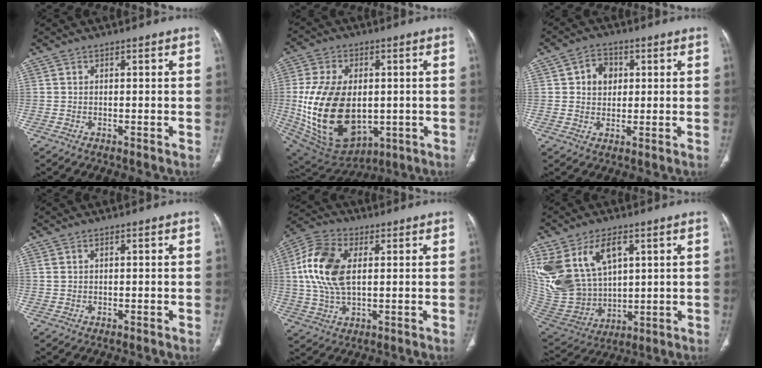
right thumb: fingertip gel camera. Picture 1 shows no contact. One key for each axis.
{"total": 23.1, "fx": -1.5, "fy": 14.7, "fz": 17.7, "tx": -0.328, "ty": -0.012, "tz": 0.008}
{"total": 5.6, "fx": 1.4, "fy": 4.6, "fz": 3.0, "tx": -0.021, "ty": 0.000, "tz": 0.021}
{"total": 1.4, "fx": 0.6, "fy": 0.9, "fz": 0.9, "tx": -0.027, "ty": 0.009, "tz": 0.021}
{"total": 13.5, "fx": 2.4, "fy": 7.7, "fz": 10.9, "tx": -0.233, "ty": 0.009, "tz": 0.044}
{"total": 20.2, "fx": 7.5, "fy": 12.9, "fz": 13.6, "tx": -0.277, "ty": -0.021, "tz": 0.167}